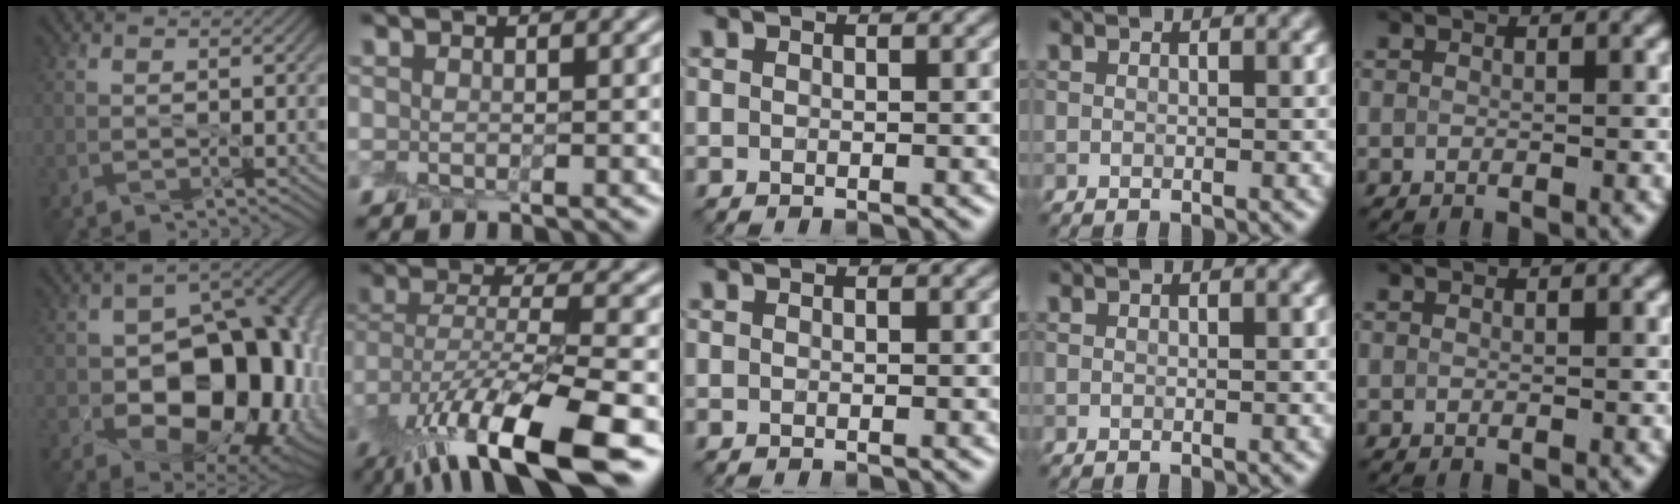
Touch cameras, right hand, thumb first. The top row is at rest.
{"thumb": {"total": 17.2, "force": [-4.0, 11.3, 12.3], "torque": [-0.131, -0.020, -0.055]}, "index": {"total": 11.5, "force": [-6.6, 3.5, 8.7], "torque": [-0.172, -0.013, -0.105]}}